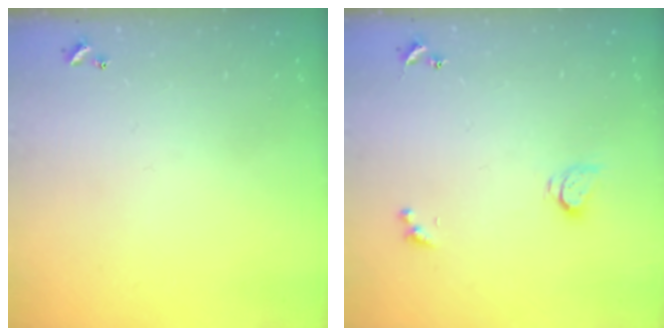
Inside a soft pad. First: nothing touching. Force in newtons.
{"total": 2.6, "press": 2.6, "slide": 0.2}